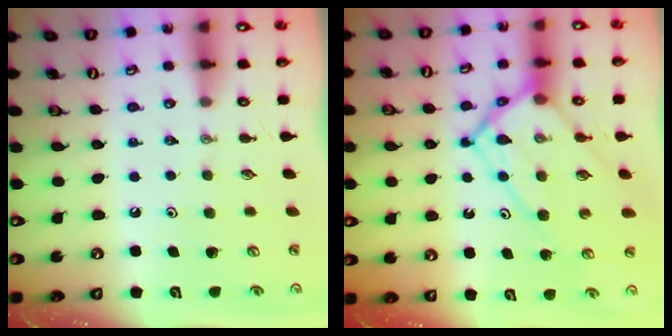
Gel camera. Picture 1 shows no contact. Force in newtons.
{"total": 14.4, "press": 14.3, "slide": 1.1}